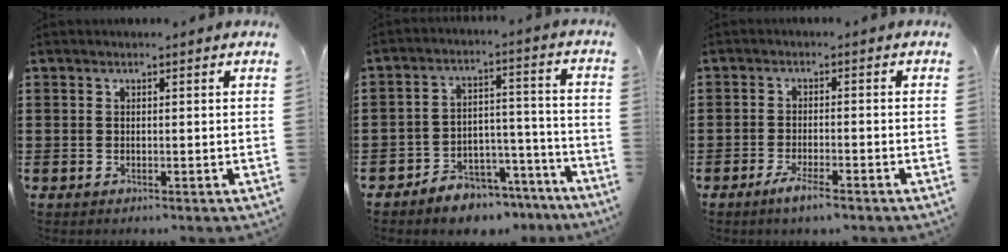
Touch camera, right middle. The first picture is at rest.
{"total": 6.1, "force": [-5.7, 2.0, 0.8], "torque": [-0.012, 0.026, -0.111]}
{"total": 3.3, "force": [-2.3, 0.4, 2.4], "torque": [-0.046, -0.001, -0.042]}